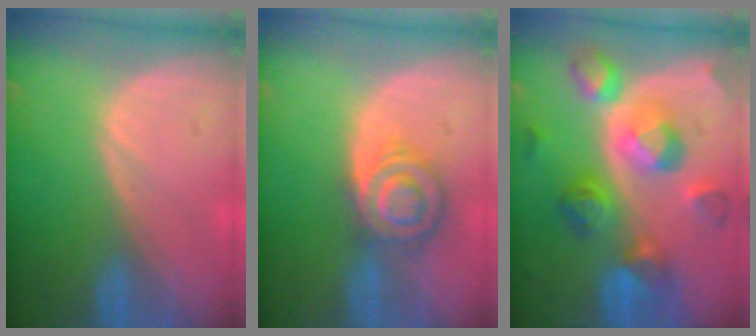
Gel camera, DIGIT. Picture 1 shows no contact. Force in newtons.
{"total": 6.4, "press": 6.4, "slide": 0.1}
{"total": 10.8, "press": 10.8, "slide": 0.8}